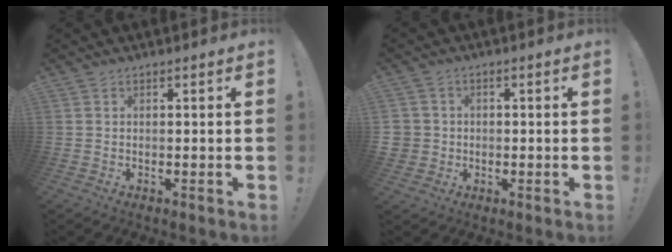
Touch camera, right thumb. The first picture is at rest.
{"total": 3.8, "force": [-0.3, 3.6, 1.0], "torque": [-0.028, 0.009, -0.004]}